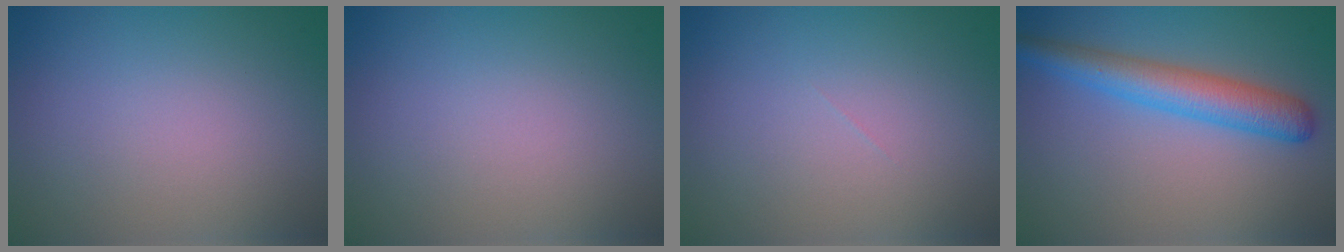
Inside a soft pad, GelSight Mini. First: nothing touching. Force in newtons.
{"total": 0.0}
{"total": 0.0}
{"total": 4.7, "press": 4.7, "slide": 0.2}